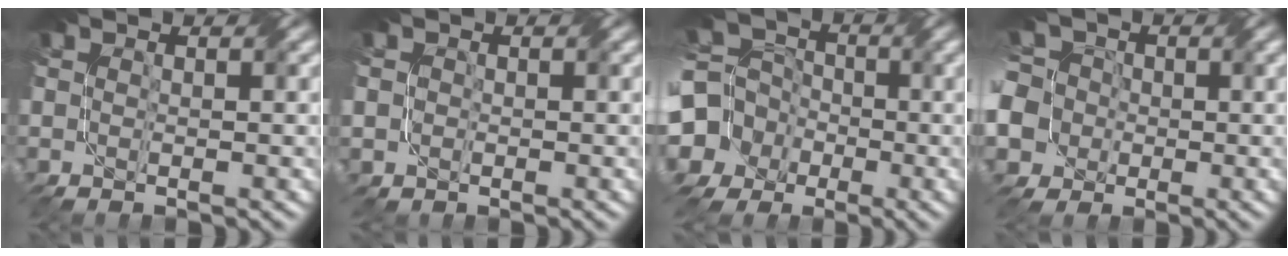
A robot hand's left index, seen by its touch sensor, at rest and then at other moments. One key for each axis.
{"total": 1.2, "fx": 0.3, "fy": 1.1, "fz": -0.5, "tx": 0.010, "ty": 0.000, "tz": 0.005}
{"total": 9.8, "fx": -2.7, "fy": 9.1, "fz": 2.6, "tx": -0.088, "ty": -0.012, "tz": -0.071}
{"total": 10.6, "fx": -2.6, "fy": 9.6, "fz": 3.9, "tx": -0.098, "ty": 0.007, "tz": -0.079}